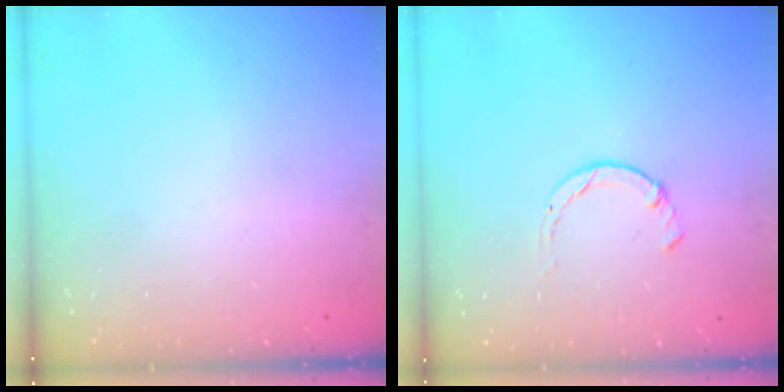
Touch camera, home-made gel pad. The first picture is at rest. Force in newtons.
{"total": 1.7, "press": 1.7, "slide": 0.3}